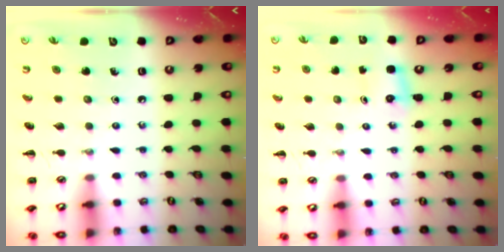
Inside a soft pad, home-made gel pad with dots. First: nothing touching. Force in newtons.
{"total": 2.5, "press": 2.4, "slide": 0.8}